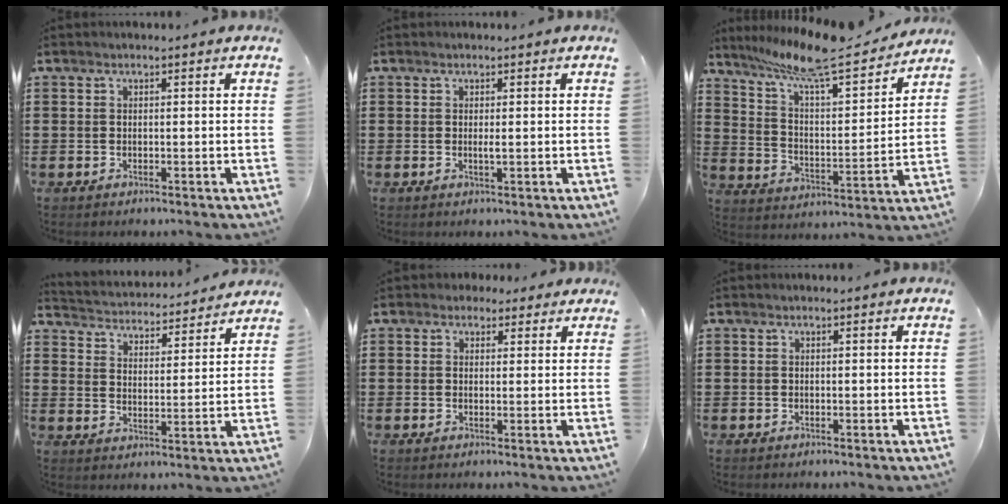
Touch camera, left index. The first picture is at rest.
{"total": 1.0, "force": [0.1, 0.0, 1.0], "torque": [-0.018, -0.004, 0.002]}
{"total": 11.5, "force": [9.8, 0.5, 6.0], "torque": [-0.143, -0.063, 0.162]}
{"total": 3.5, "force": [3.5, 0.1, -0.4], "torque": [-0.017, -0.032, 0.054]}
{"total": 2.2, "force": [1.6, 1.5, 0.2], "torque": [-0.005, 0.007, 0.028]}
{"total": 0.0}